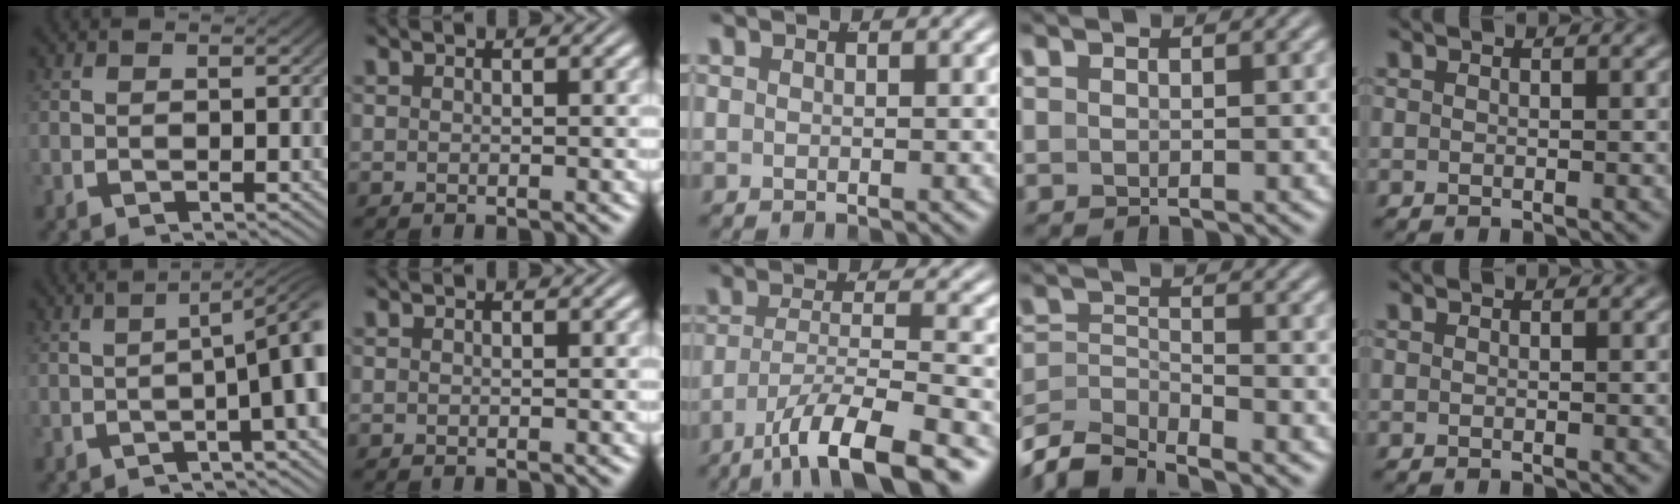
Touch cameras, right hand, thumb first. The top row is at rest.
{"thumb": {"total": 6.0, "force": [-0.5, 1.6, 5.8], "torque": [-0.077, 0.006, -0.010]}, "middle": {"total": 8.1, "force": [-4.8, 2.2, 6.2], "torque": [-0.100, -0.024, -0.062]}, "ring": {"total": 6.5, "force": [-4.6, 3.7, 2.8], "torque": [-0.074, -0.040, -0.065]}}